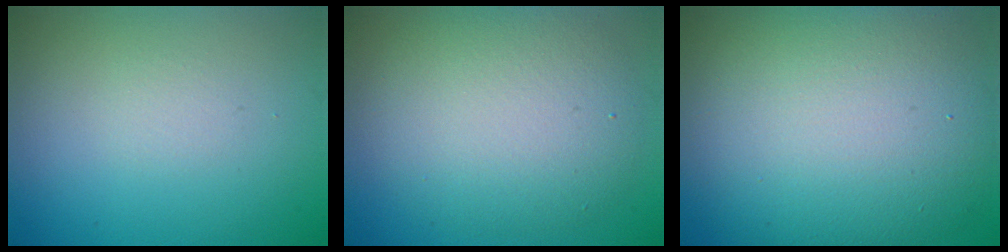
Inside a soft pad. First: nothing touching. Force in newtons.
{"total": 6.8, "press": 6.7, "slide": 0.6}
{"total": 13.9, "press": 13.8, "slide": 1.1}